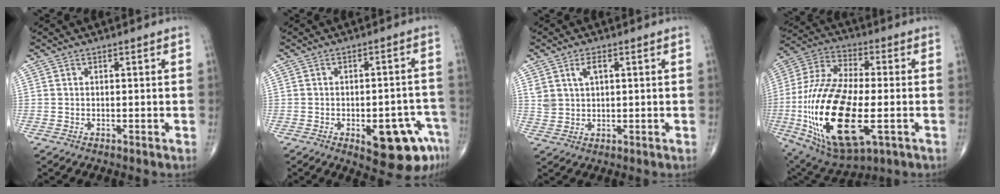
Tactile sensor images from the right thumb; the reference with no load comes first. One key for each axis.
{"total": 12.3, "fx": -5.9, "fy": 4.8, "fz": 9.6, "tx": -0.093, "ty": 0.033, "tz": -0.065}
{"total": 4.2, "fx": 1.9, "fy": 2.4, "fz": 3.0, "tx": -0.052, "ty": -0.006, "tz": 0.040}
{"total": 27.2, "fx": -5.9, "fy": 12.3, "fz": 23.6, "tx": -0.519, "ty": -0.009, "tz": -0.089}